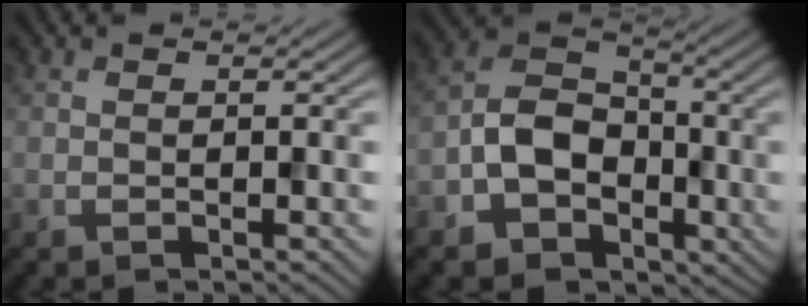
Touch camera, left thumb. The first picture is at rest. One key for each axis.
{"total": 7.6, "fx": -2.8, "fy": 6.0, "fz": 3.8, "tx": -0.070, "ty": 0.000, "tz": -0.065}